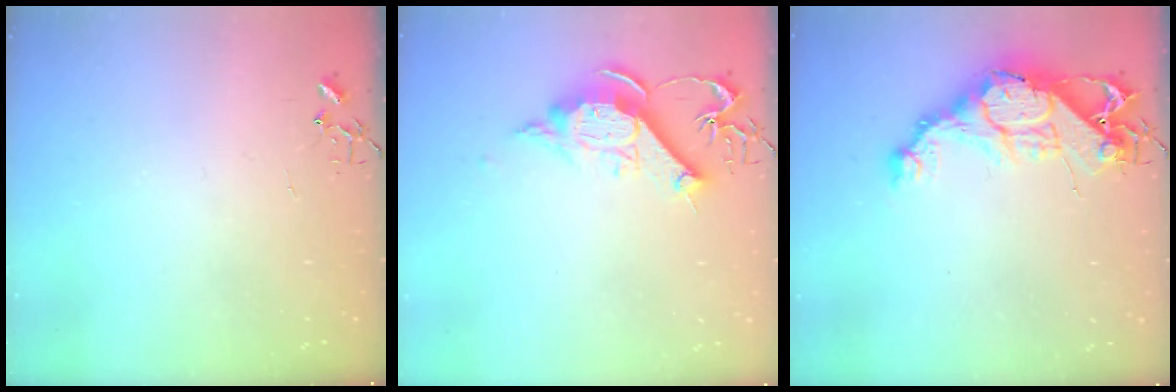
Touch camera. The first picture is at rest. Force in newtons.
{"total": 13.3, "press": 13.3, "slide": 1.1}
{"total": 15.7, "press": 15.7, "slide": 1.3}